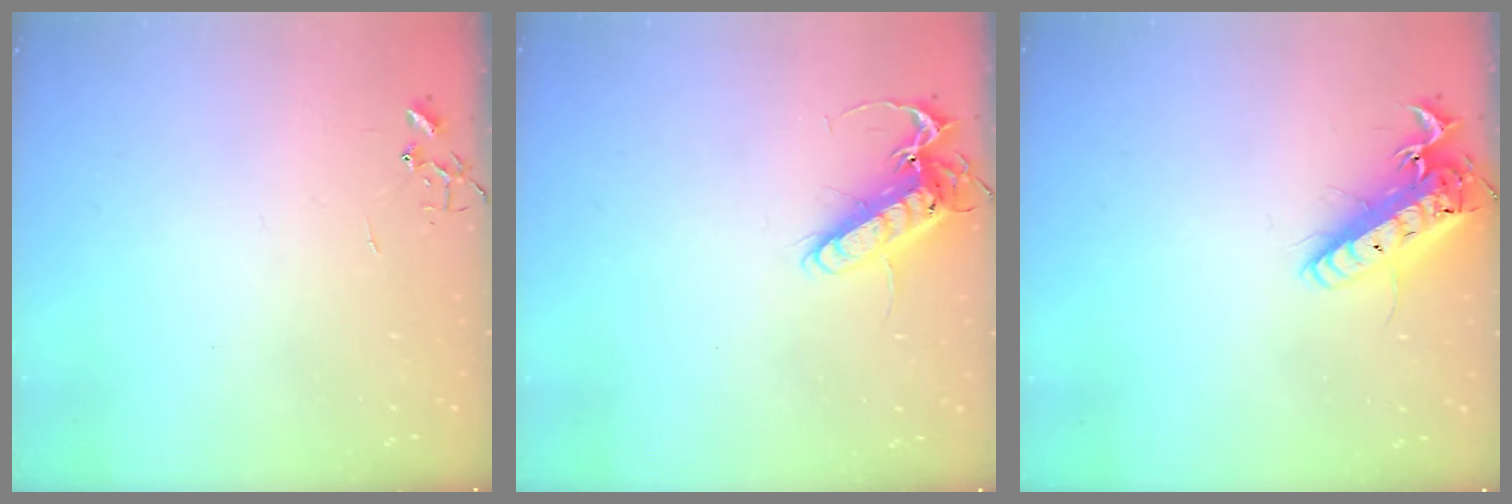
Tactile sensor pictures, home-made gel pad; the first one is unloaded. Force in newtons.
{"total": 14.4, "press": 14.2, "slide": 2.2}
{"total": 18.2, "press": 18.0, "slide": 3.0}